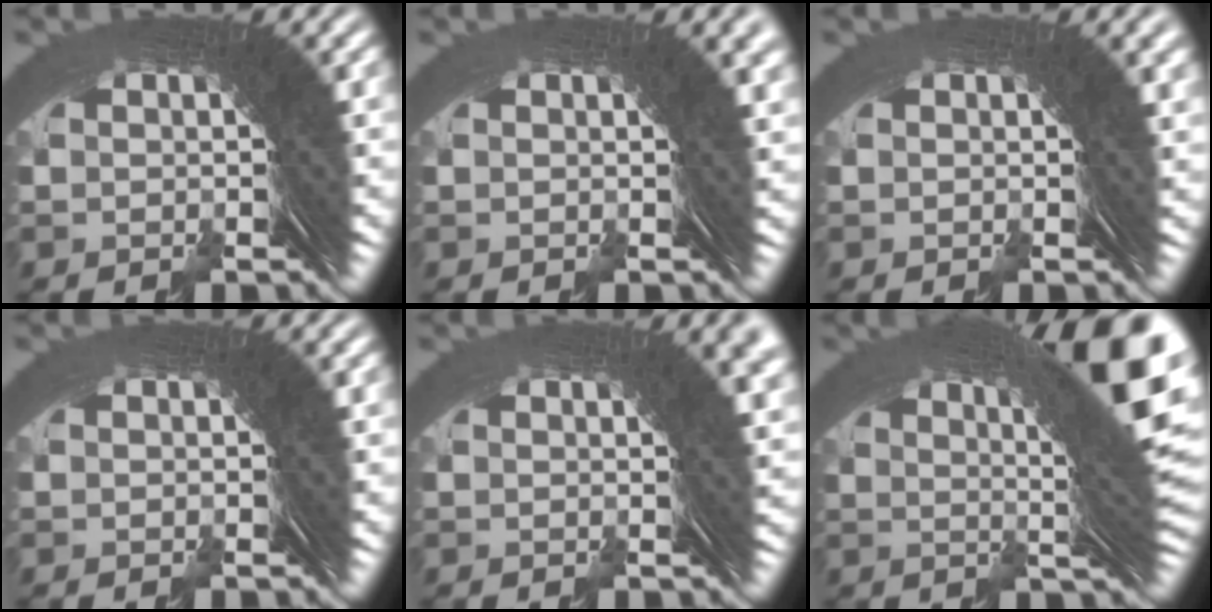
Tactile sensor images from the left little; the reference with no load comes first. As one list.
[{"total": 2.9, "force": [1.2, 0.3, 2.6], "torque": [-0.015, 0.011, 0.010]}, {"total": 1.7, "force": [0.7, 0.0, 1.6], "torque": [-0.010, 0.006, 0.006]}, {"total": 0.0}, {"total": 4.2, "force": [1.5, 0.7, 3.8], "torque": [-0.023, 0.014, 0.013]}, {"total": 14.8, "force": [4.6, 4.8, 13.3], "torque": [-0.145, 0.024, 0.059]}]